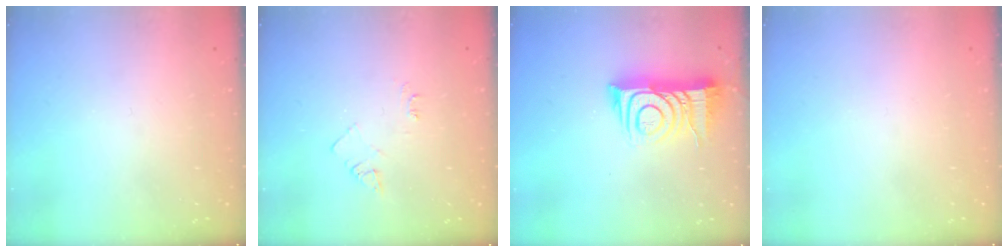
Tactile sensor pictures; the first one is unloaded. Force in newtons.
{"total": 4.2, "press": 4.2, "slide": 0.6}
{"total": 12.2, "press": 12.2, "slide": 1.1}
{"total": 1.6, "press": 1.6, "slide": 0.1}